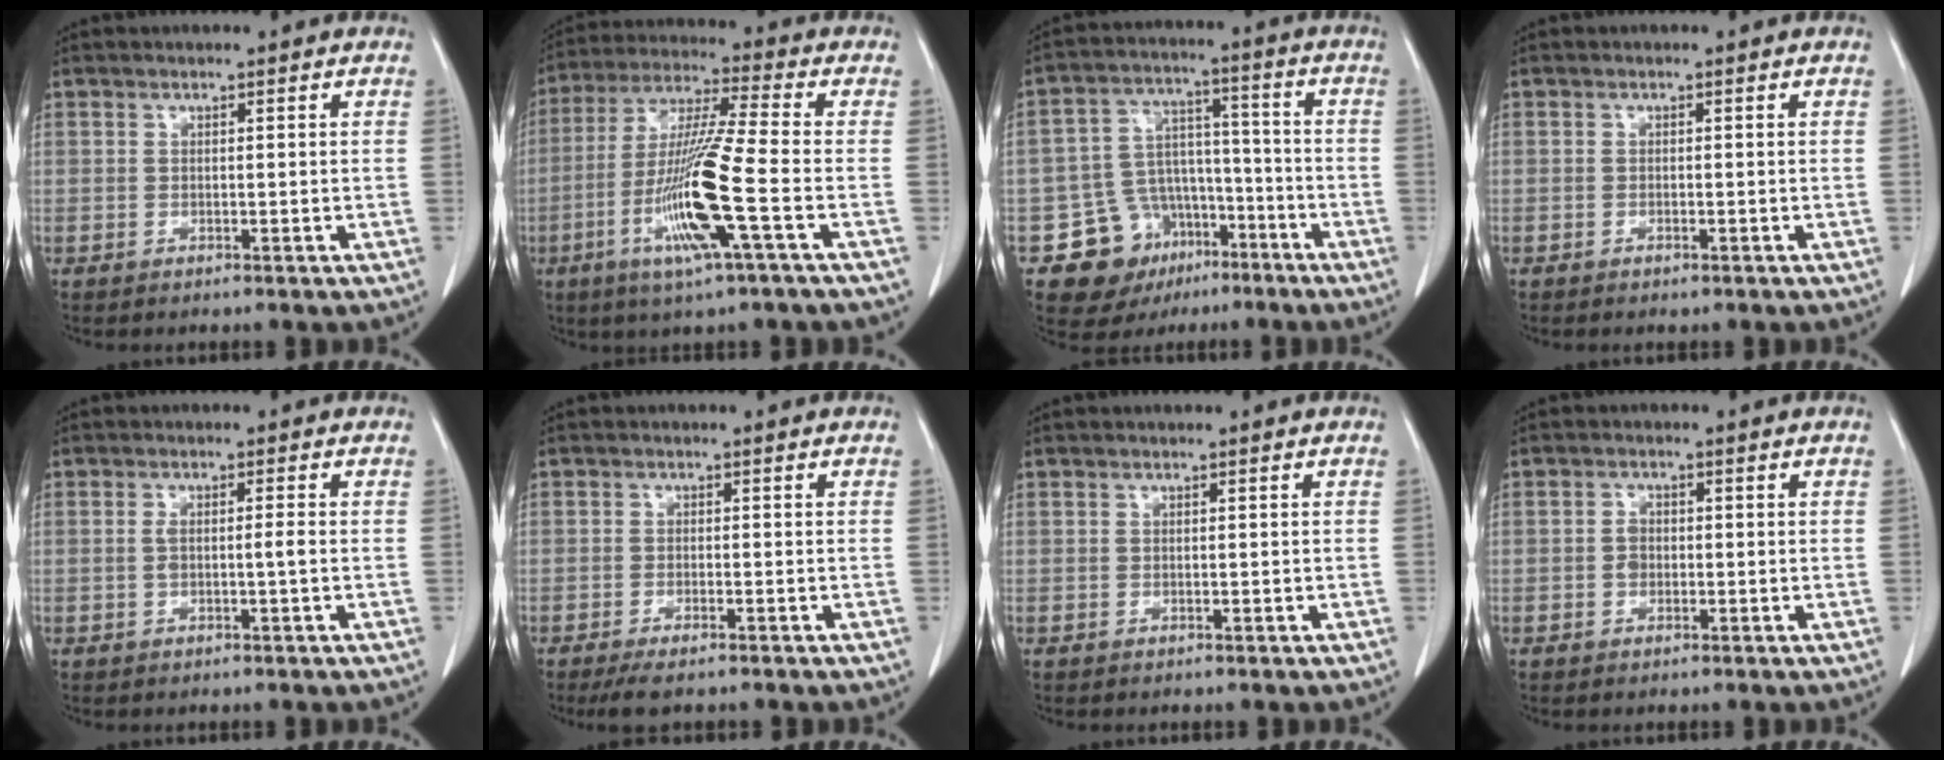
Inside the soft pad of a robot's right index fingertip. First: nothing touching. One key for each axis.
{"total": 14.3, "fx": -4.5, "fy": -0.6, "fz": 13.6, "tx": -0.275, "ty": -0.017, "tz": -0.089}
{"total": 11.9, "fx": -6.4, "fy": 9.2, "fz": 4.0, "tx": -0.061, "ty": 0.047, "tz": -0.091}
{"total": 0.6, "fx": -0.4, "fy": 0.1, "fz": 0.4, "tx": -0.009, "ty": -0.002, "tz": -0.004}
{"total": 2.2, "fx": -0.2, "fy": 0.2, "fz": 2.1, "tx": -0.039, "ty": 0.005, "tz": -0.001}
{"total": 3.9, "fx": -2.9, "fy": 0.6, "fz": 2.4, "tx": -0.041, "ty": -0.008, "tz": -0.047}
{"total": 0.0}
{"total": 1.6, "fx": -0.3, "fy": 1.3, "fz": 0.9, "tx": -0.012, "ty": 0.007, "tz": -0.003}